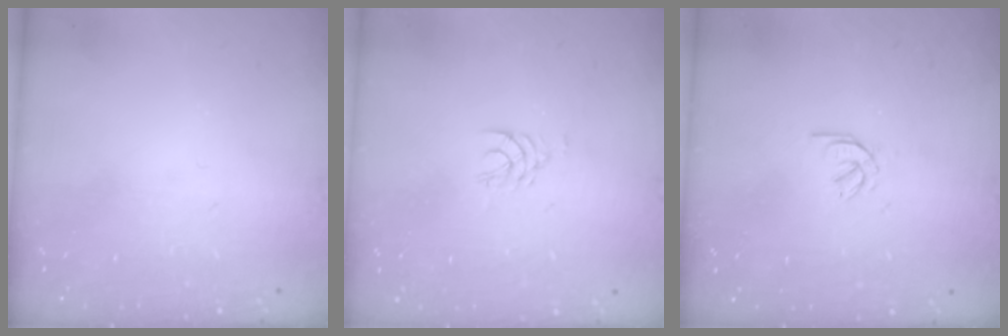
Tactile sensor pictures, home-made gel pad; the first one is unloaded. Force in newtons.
{"total": 2.5, "press": 2.5, "slide": 0.2}
{"total": 2.0, "press": 1.9, "slide": 0.6}